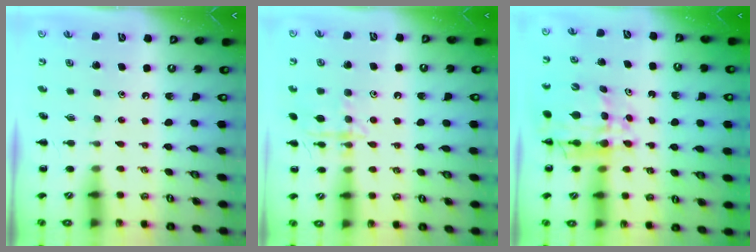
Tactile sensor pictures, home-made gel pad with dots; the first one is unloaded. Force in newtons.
{"total": 11.2, "press": 11.2, "slide": 0.6}
{"total": 11.2, "press": 10.7, "slide": 3.3}